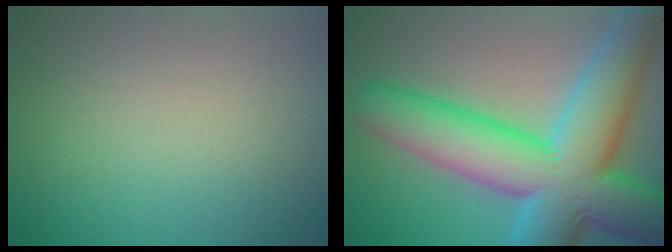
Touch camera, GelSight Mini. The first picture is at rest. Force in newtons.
{"total": 14.3, "press": 14.3, "slide": 0.2}